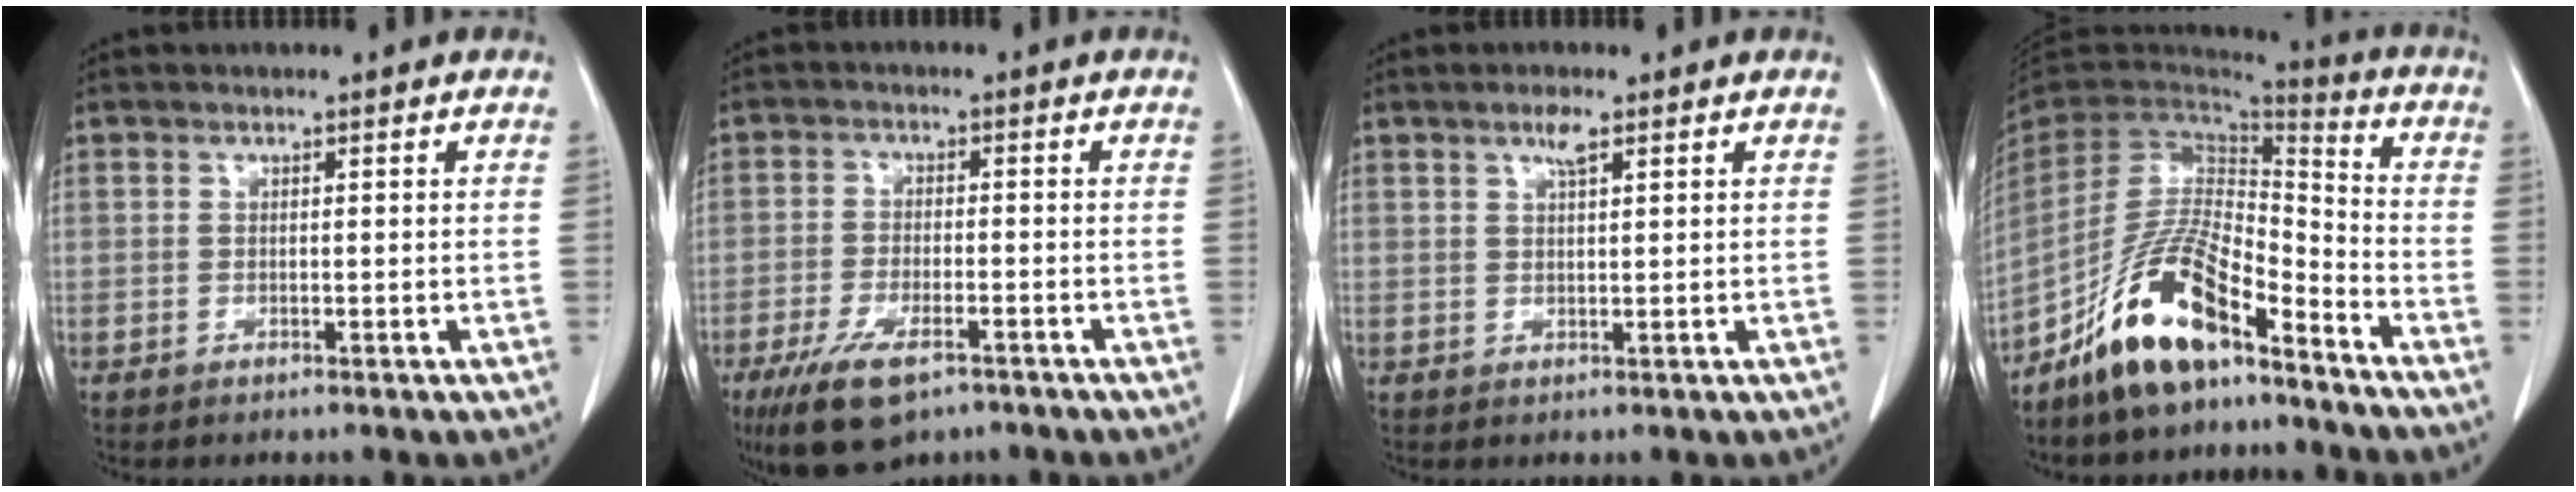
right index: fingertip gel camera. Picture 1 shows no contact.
{"total": 9.0, "force": [-5.8, 3.3, 6.1], "torque": [-0.118, -0.015, -0.097]}
{"total": 2.4, "force": [1.5, 0.5, 1.8], "torque": [-0.035, 0.004, 0.026]}
{"total": 14.2, "force": [-9.8, 3.9, 9.5], "torque": [-0.194, 0.010, -0.182]}